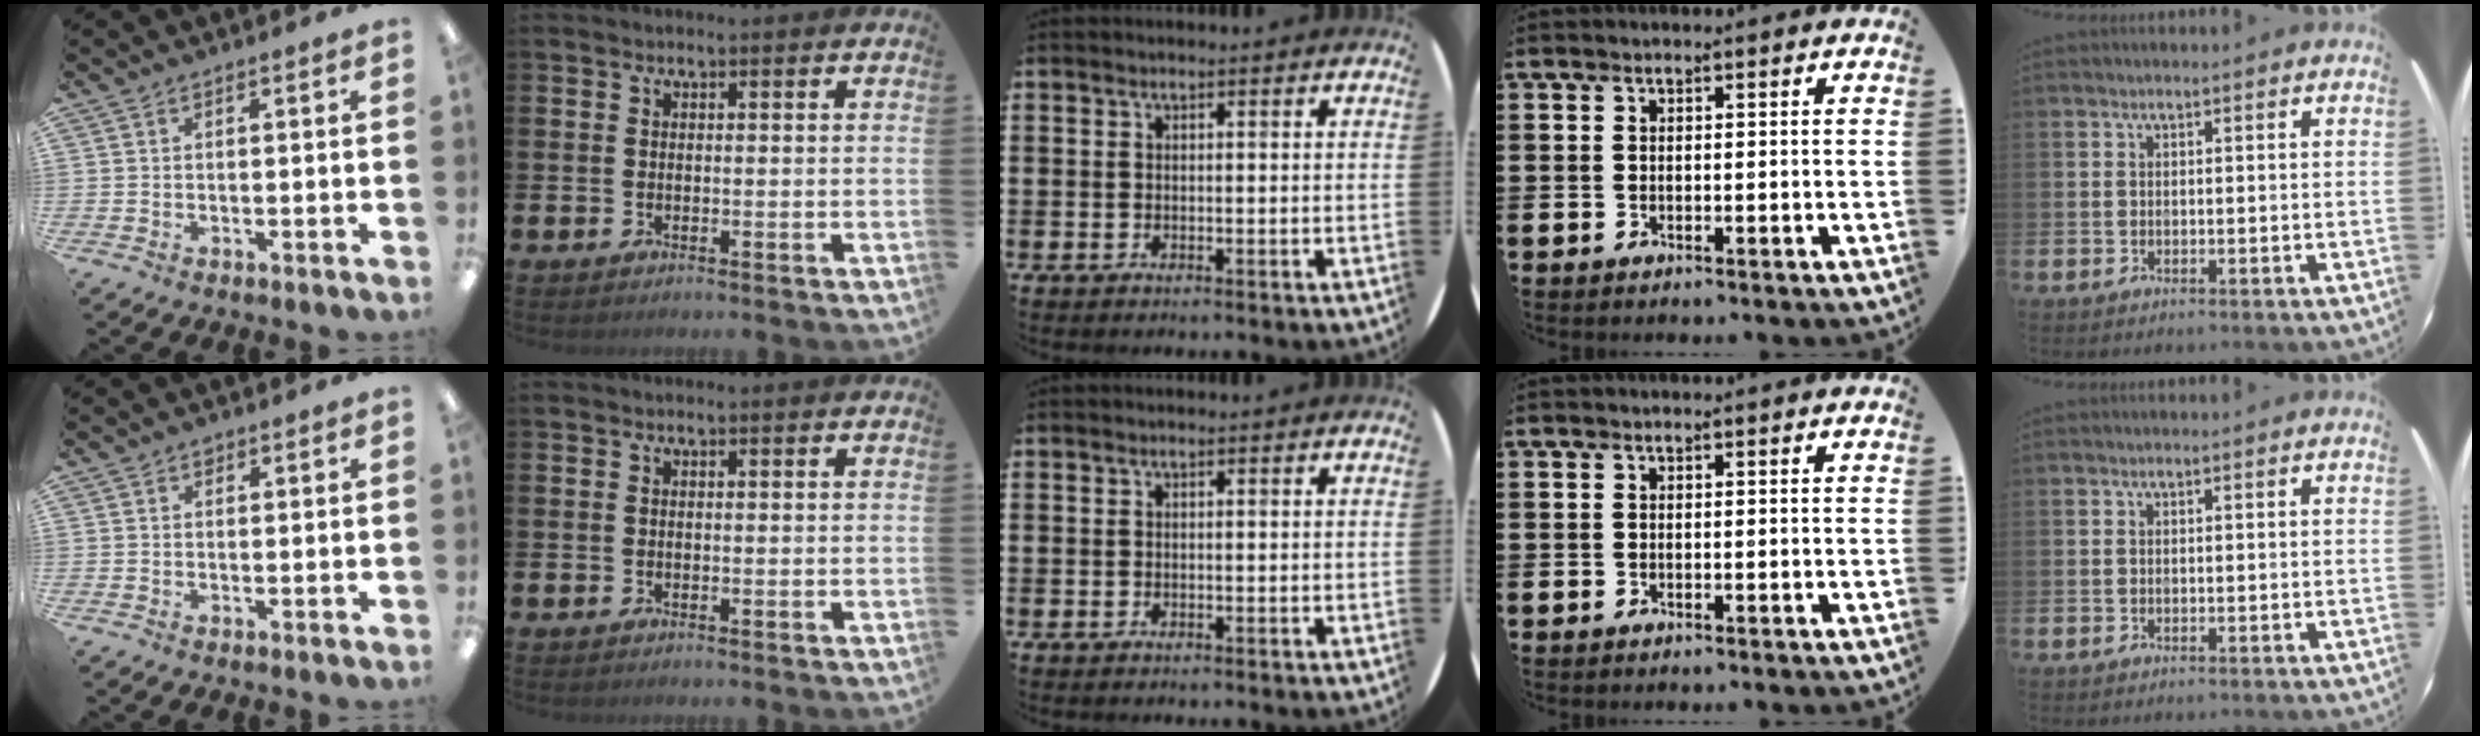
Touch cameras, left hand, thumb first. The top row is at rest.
{"thumb": {"total": 1.0, "force": [0.7, 0.6, 0.4], "torque": [-0.002, -0.003, 0.011]}}